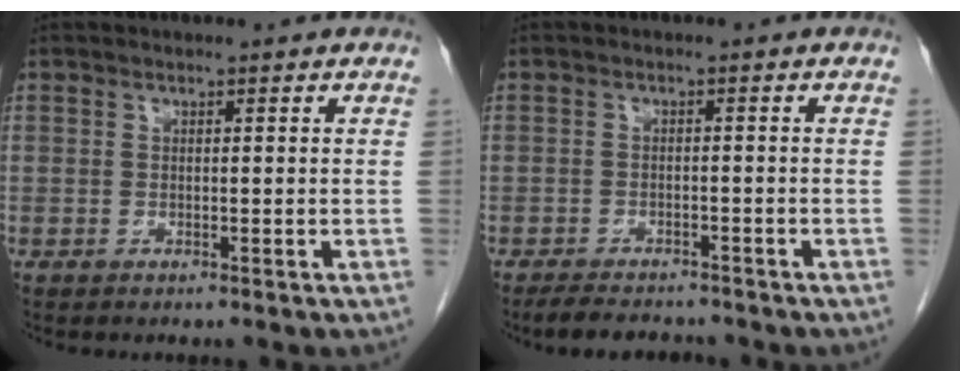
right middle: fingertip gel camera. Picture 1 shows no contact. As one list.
[{"total": 5.8, "force": [-5.2, 1.7, 2.0], "torque": [-0.030, -0.008, -0.079]}]